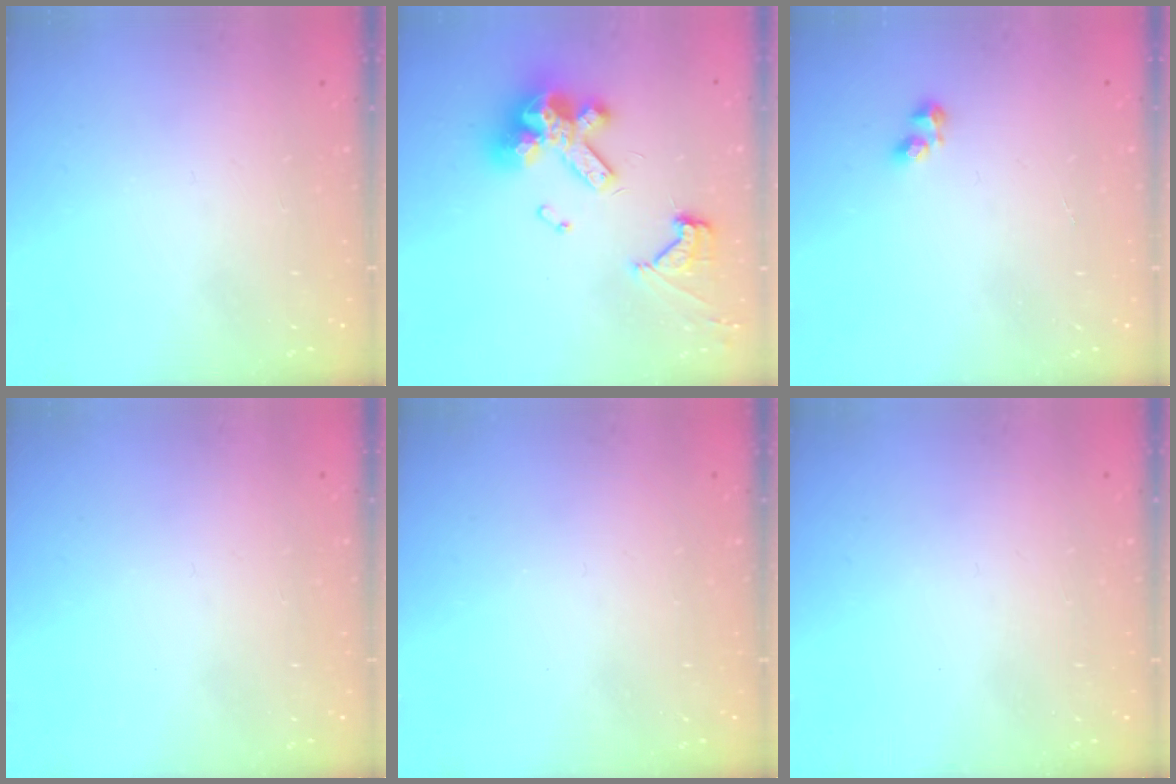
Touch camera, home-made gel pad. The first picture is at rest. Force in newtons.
{"total": 15.0, "press": 14.9, "slide": 1.6}
{"total": 2.5, "press": 2.3, "slide": 0.9}
{"total": 0.0}
{"total": 0.0}
{"total": 0.0}